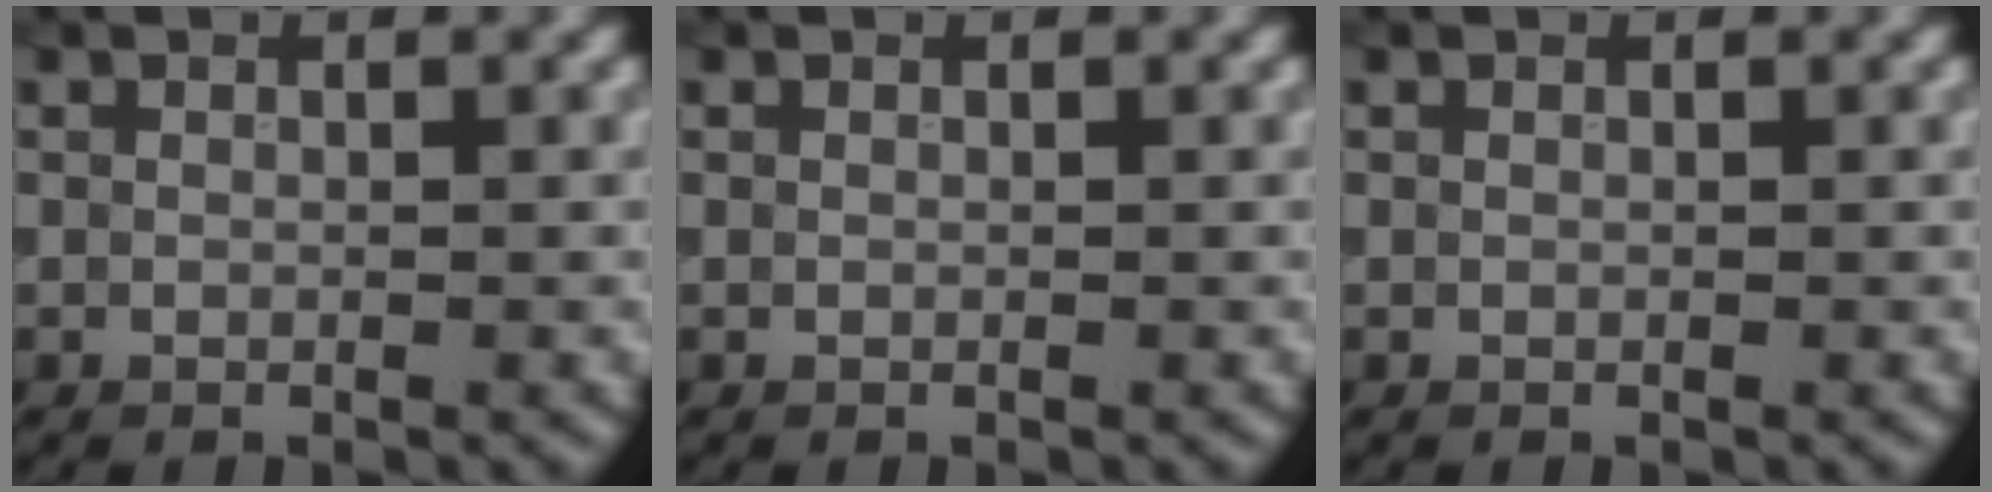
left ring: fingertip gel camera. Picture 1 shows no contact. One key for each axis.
{"total": 0.0}
{"total": 0.0}